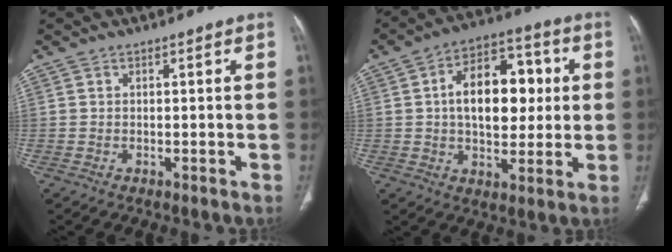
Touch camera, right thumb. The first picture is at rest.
{"total": 16.2, "force": [2.1, 9.8, 12.7], "torque": [-0.158, 0.020, 0.028]}